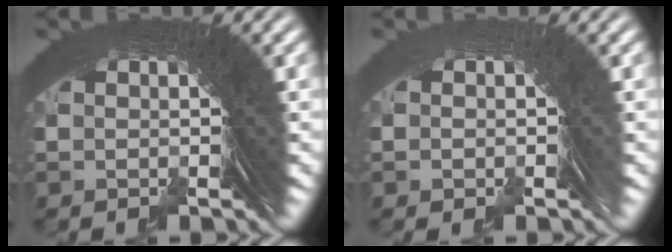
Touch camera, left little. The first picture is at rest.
{"total": 1.9, "force": [-0.8, -0.9, -1.4], "torque": [0.034, 0.006, -0.011]}